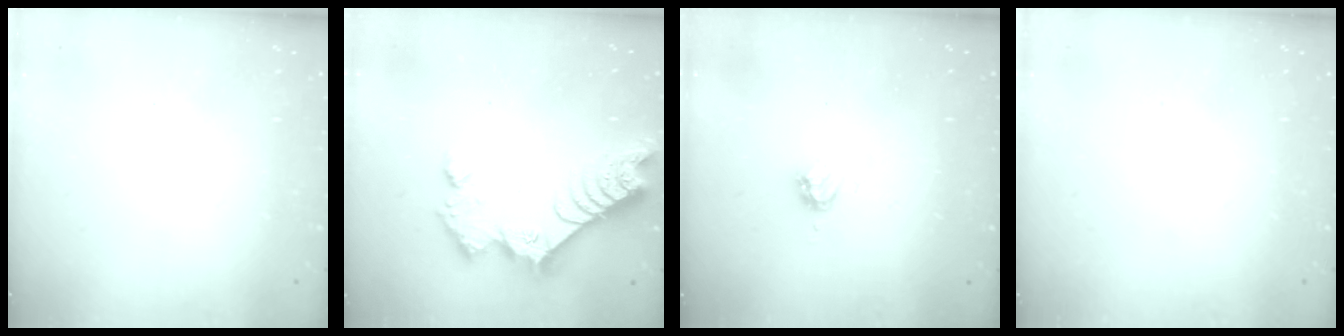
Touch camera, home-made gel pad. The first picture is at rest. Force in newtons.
{"total": 9.6, "press": 9.5, "slide": 0.9}
{"total": 4.5, "press": 4.5, "slide": 0.5}
{"total": 0.0}